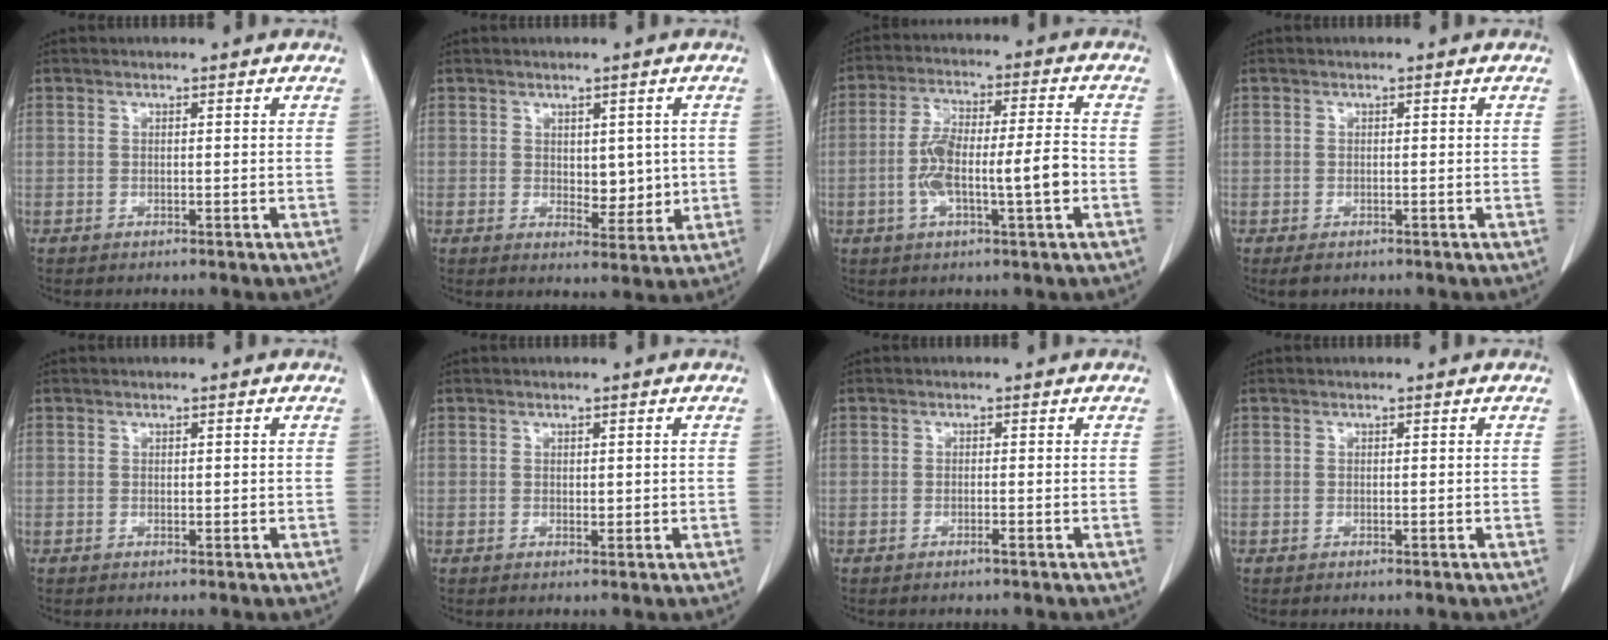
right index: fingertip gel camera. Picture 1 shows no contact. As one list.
[{"total": 4.7, "force": [0.5, 2.6, 3.9], "torque": [-0.048, -0.007, 0.016]}, {"total": 10.5, "force": [-2.2, 1.7, 10.1], "torque": [-0.188, 0.016, -0.039]}, {"total": 1.5, "force": [-0.8, 1.1, 0.7], "torque": [-0.013, -0.001, -0.007]}, {"total": 0.6, "force": [0.1, 0.4, 0.5], "torque": [-0.008, -0.002, 0.004]}, {"total": 1.2, "force": [0.2, 0.7, 0.9], "torque": [-0.012, -0.004, 0.006]}, {"total": 0.7, "force": [-0.4, -0.1, 0.5], "torque": [-0.012, -0.001, -0.006]}, {"total": 0.0}]